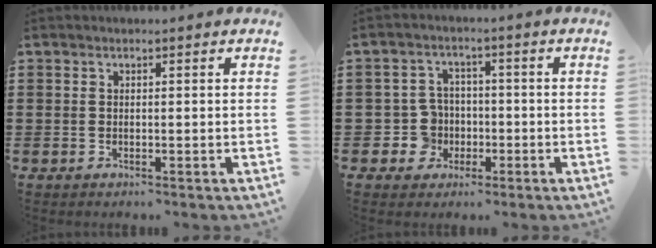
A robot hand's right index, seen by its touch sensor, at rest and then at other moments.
{"total": 5.4, "force": [-1.3, 5.0, 1.6], "torque": [-0.054, 0.012, -0.025]}